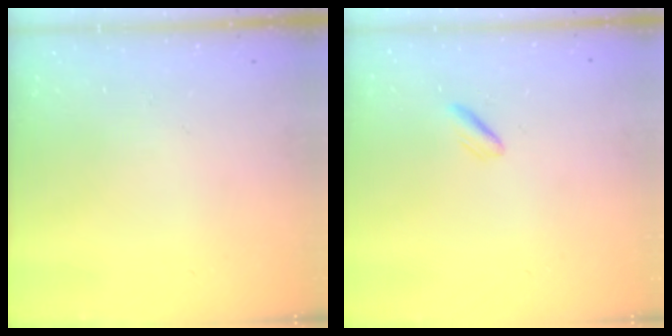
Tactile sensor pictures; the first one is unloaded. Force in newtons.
{"total": 2.1, "press": 2.0, "slide": 0.7}